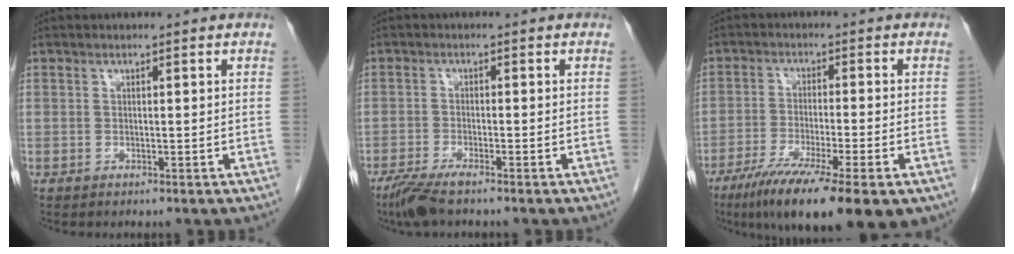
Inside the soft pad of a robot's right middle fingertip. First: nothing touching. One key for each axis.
{"total": 4.5, "fx": -3.5, "fy": 0.5, "fz": 2.9, "tx": -0.060, "ty": -0.013, "tz": -0.066}
{"total": 16.0, "fx": -9.9, "fy": 2.3, "fz": 12.4, "tx": -0.170, "ty": -0.035, "tz": -0.156}